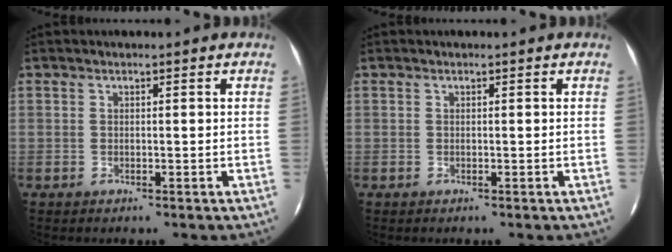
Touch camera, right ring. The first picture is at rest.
{"total": 0.0}